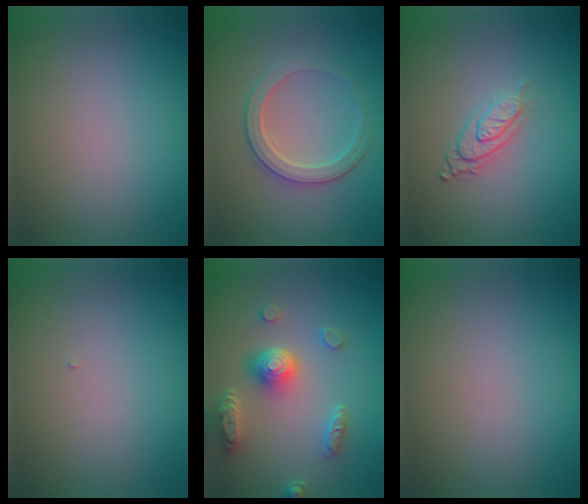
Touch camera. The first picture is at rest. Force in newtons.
{"total": 2.8, "press": 2.8, "slide": 0.3}
{"total": 2.9, "press": 1.9, "slide": 2.2}
{"total": 0.0}
{"total": 4.9, "press": 4.0, "slide": 3.0}
{"total": 0.0}